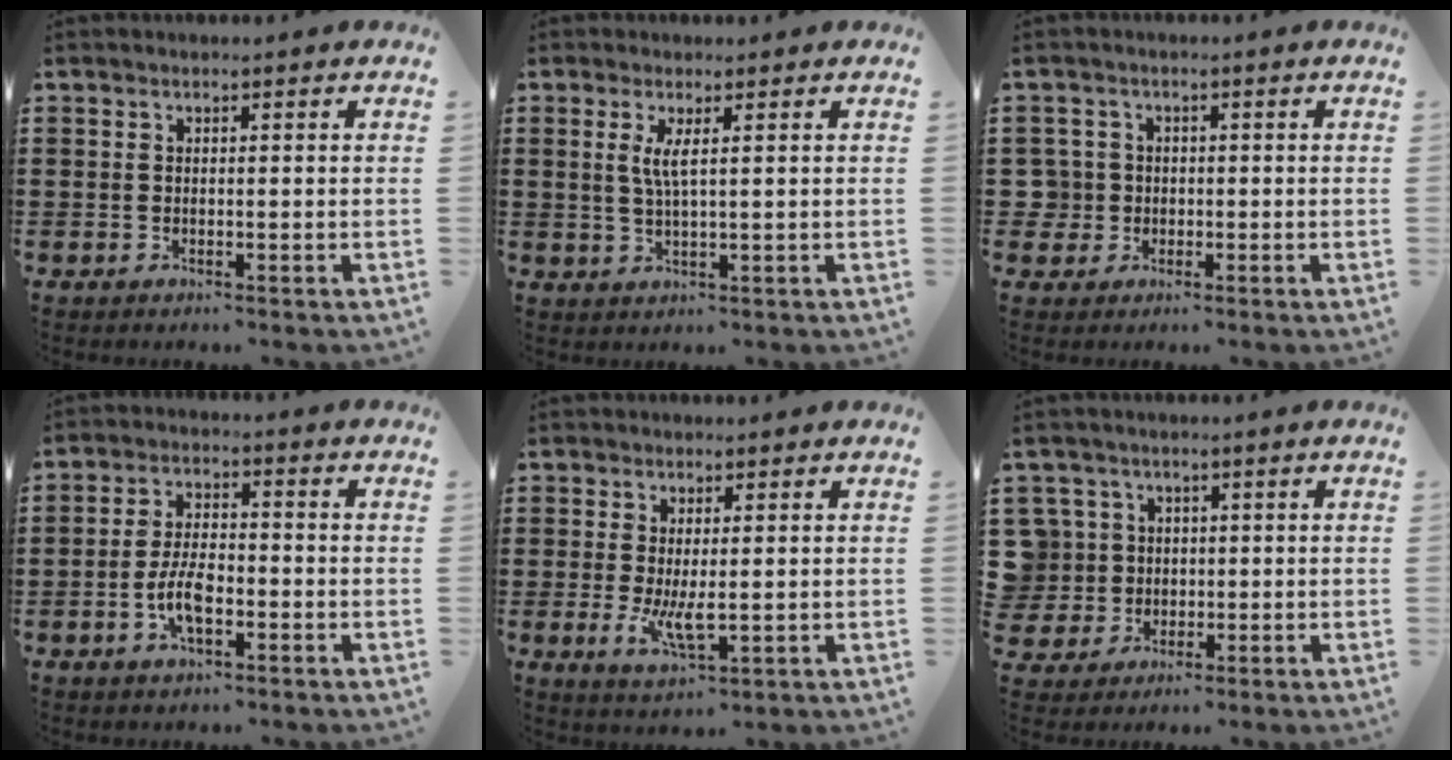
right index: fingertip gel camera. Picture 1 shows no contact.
{"total": 3.1, "force": [0.9, 0.2, 2.9], "torque": [-0.062, -0.002, 0.013]}
{"total": 3.1, "force": [-0.5, 3.0, 0.5], "torque": [-0.038, 0.001, -0.017]}
{"total": 6.2, "force": [-2.1, 2.7, 5.1], "torque": [-0.114, 0.001, -0.044]}
{"total": 4.8, "force": [-0.2, 1.8, 4.5], "torque": [-0.091, -0.009, -0.007]}
{"total": 5.2, "force": [0.9, 5.1, 0.4], "torque": [-0.042, 0.012, 0.016]}